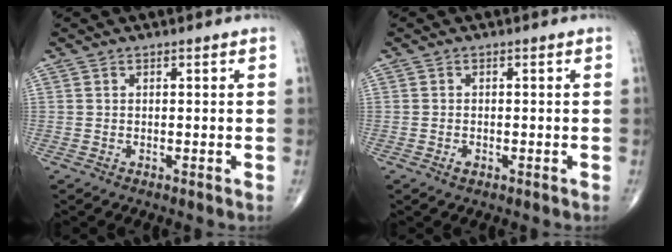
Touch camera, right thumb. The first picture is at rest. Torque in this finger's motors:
{"motor_torque": [-0.18, -0.07, 0.11, 0.18, -0.01]}